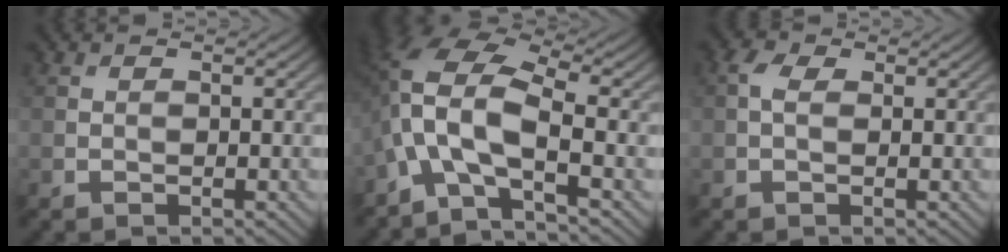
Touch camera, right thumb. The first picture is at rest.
{"total": 10.5, "force": [-2.6, 4.1, 9.3], "torque": [-0.209, 0.006, -0.069]}
{"total": 1.8, "force": [0.2, 1.1, 1.5], "torque": [-0.038, 0.004, -0.002]}